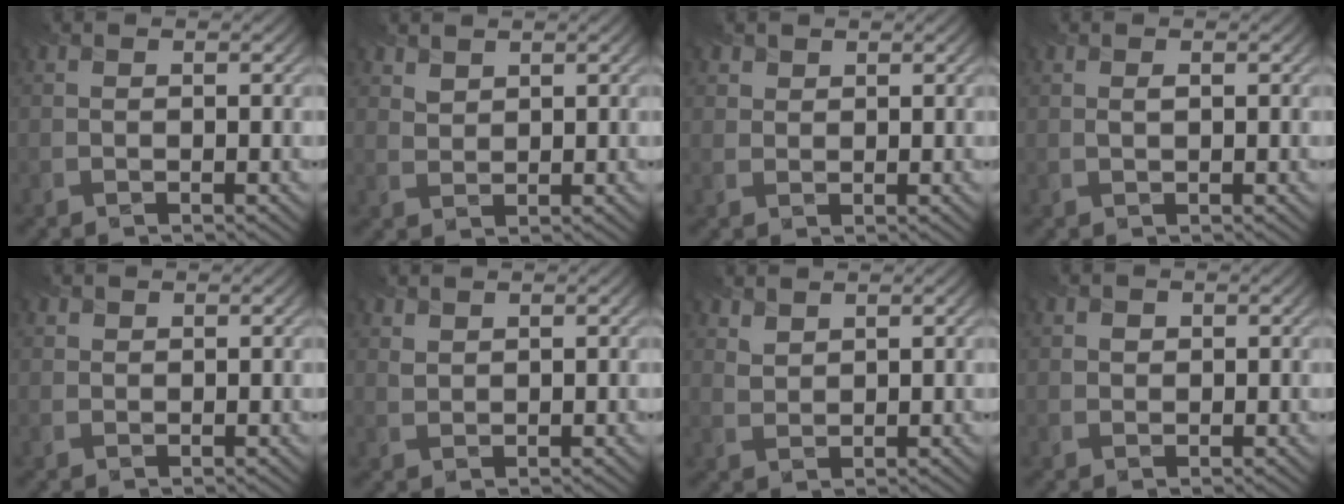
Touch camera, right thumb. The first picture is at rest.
{"total": 1.8, "force": [1.6, 0.8, 0.2], "torque": [-0.010, -0.002, 0.040]}
{"total": 2.0, "force": [1.5, 1.3, 0.1], "torque": [-0.005, 0.000, 0.033]}
{"total": 0.6, "force": [0.3, 0.3, 0.4], "torque": [-0.012, -0.002, 0.008]}
{"total": 1.1, "force": [0.9, 0.7, -0.1], "torque": [0.000, -0.001, 0.021]}
{"total": 1.4, "force": [1.3, 0.5, 0.1], "torque": [-0.010, -0.001, 0.033]}
{"total": 2.2, "force": [2.0, 0.8, 0.5], "torque": [-0.016, -0.002, 0.048]}
{"total": 1.1, "force": [0.5, 0.9, 0.0], "torque": [-0.003, -0.003, 0.012]}